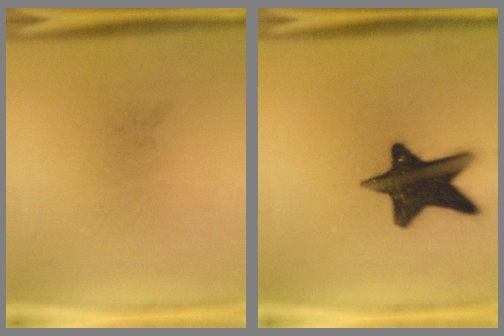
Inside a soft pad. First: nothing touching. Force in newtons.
{"total": 16.5}